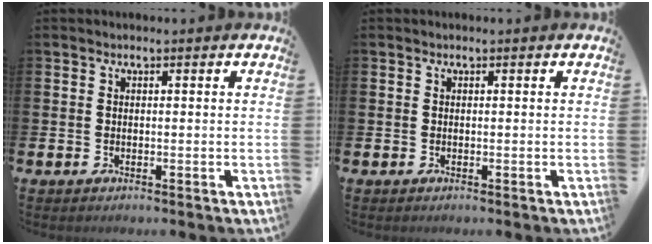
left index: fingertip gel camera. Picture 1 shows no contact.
{"total": 0.0}